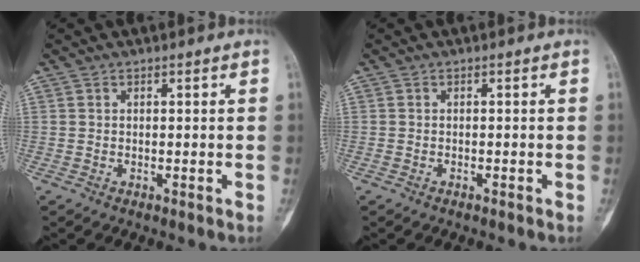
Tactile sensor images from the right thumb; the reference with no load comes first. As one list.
[{"total": 0.6, "force": [-0.5, 0.3, 0.2], "torque": [-0.005, 0.005, -0.009]}]